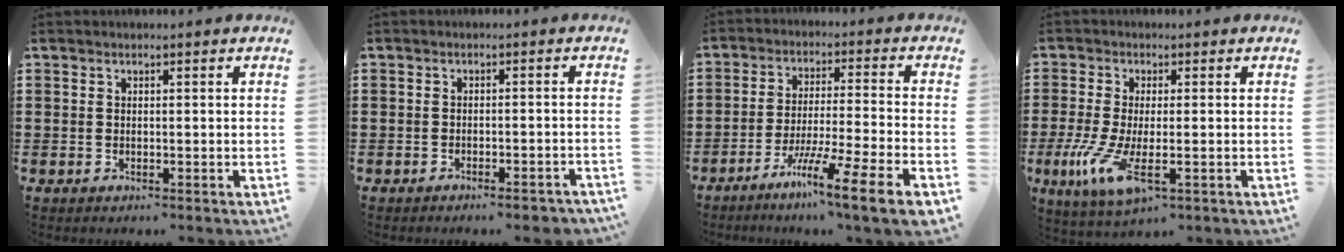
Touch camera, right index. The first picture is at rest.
{"total": 2.1, "force": [-1.9, -0.1, 0.9], "torque": [-0.017, -0.002, -0.038]}
{"total": 10.2, "force": [-6.9, -0.4, 7.5], "torque": [-0.135, -0.001, -0.134]}
{"total": 7.7, "force": [-2.7, 2.0, 6.9], "torque": [-0.157, -0.024, -0.048]}